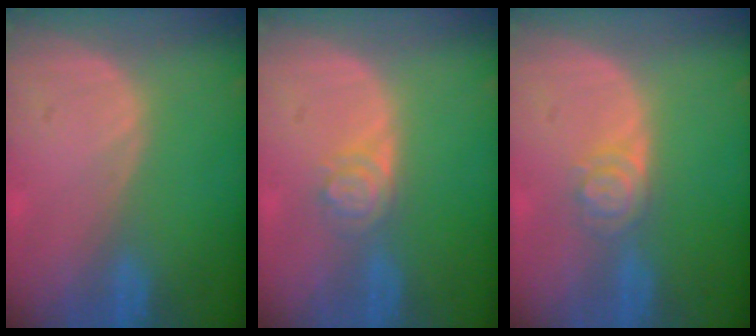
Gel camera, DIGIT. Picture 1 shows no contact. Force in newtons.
{"total": 4.0, "press": 3.4, "slide": 2.2}
{"total": 3.8, "press": 3.5, "slide": 1.6}